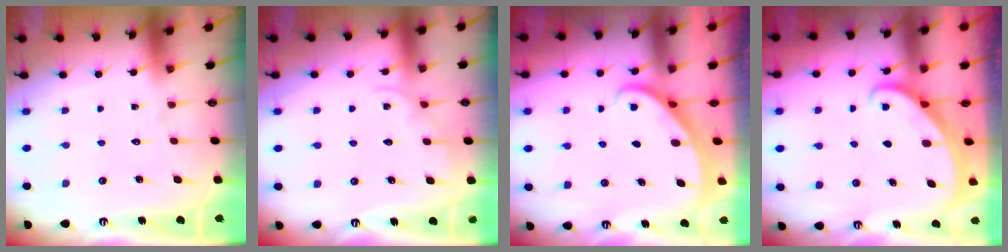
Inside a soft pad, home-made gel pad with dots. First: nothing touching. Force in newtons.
{"total": 2.1, "press": 2.1, "slide": 0.3}
{"total": 2.2, "press": 2.2, "slide": 0.1}
{"total": 1.7, "press": 1.6, "slide": 0.0}